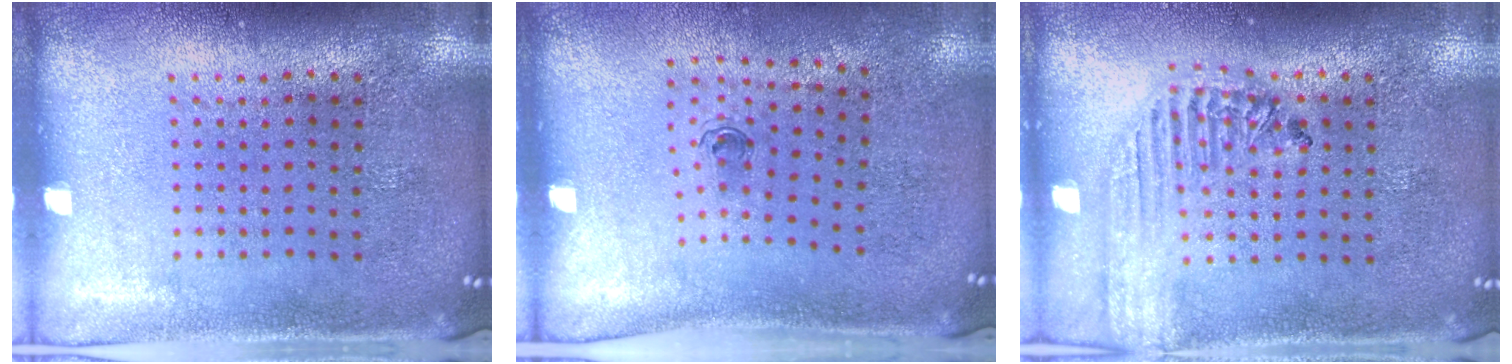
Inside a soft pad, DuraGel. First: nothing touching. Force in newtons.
{"total": 0.6, "press": 0.3, "slide": 0.5}
{"total": 1.9, "press": 1.7, "slide": 0.8}